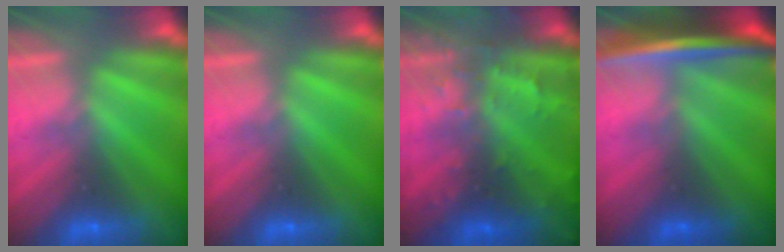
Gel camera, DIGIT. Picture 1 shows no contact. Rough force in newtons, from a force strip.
{"total": 0.0}
{"total": 9.3}
{"total": 7.2}